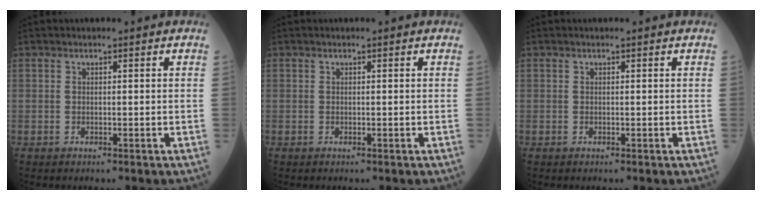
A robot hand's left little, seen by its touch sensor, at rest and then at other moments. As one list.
[{"total": 0.0}, {"total": 0.0}]